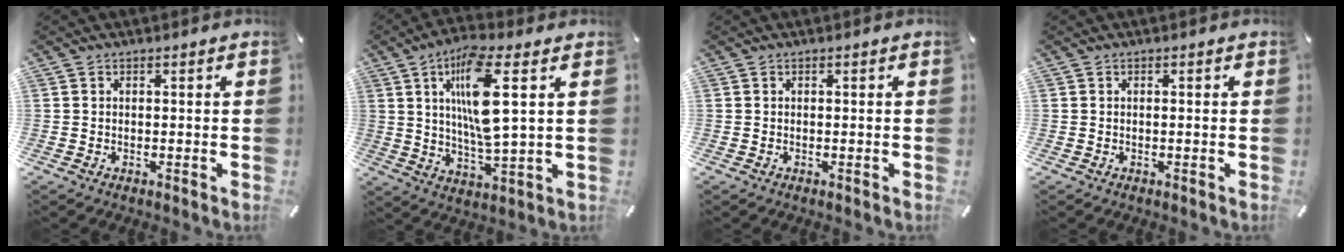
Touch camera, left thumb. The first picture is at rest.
{"total": 14.3, "force": [4.2, 3.6, 13.2], "torque": [-0.262, -0.012, 0.064]}
{"total": 0.0}
{"total": 0.0}